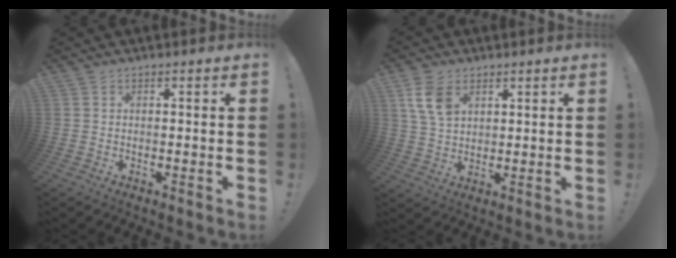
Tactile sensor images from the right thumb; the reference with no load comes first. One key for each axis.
{"total": 9.1, "fx": 4.2, "fy": 6.0, "fz": 5.4, "tx": -0.101, "ty": -0.008, "tz": 0.083}